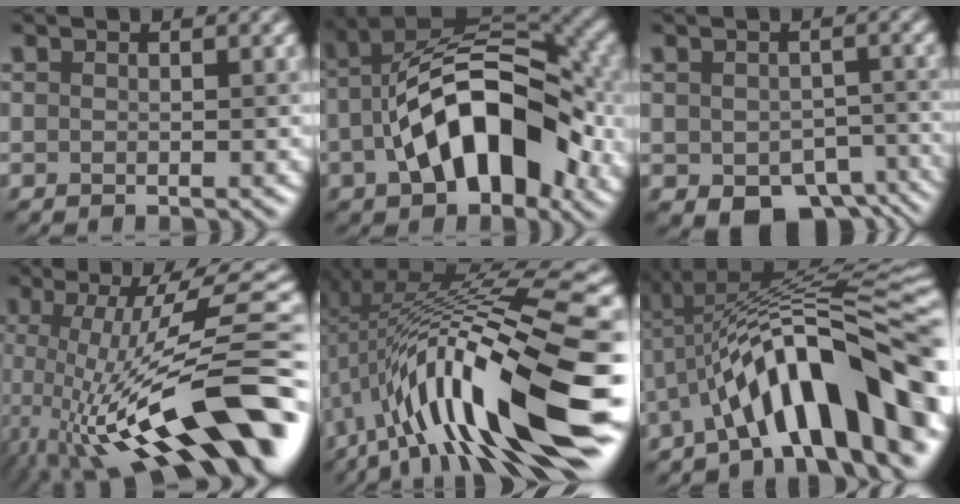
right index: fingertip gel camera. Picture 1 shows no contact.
{"total": 11.8, "force": [-2.1, 6.8, 9.4], "torque": [-0.149, 0.015, -0.042]}
{"total": 7.4, "force": [-3.8, 4.4, 4.6], "torque": [-0.067, -0.031, -0.041]}
{"total": 16.6, "force": [-3.6, 4.6, 15.6], "torque": [-0.242, 0.020, -0.065]}
{"total": 15.1, "force": [-2.5, 3.7, 14.5], "torque": [-0.238, 0.026, -0.032]}
{"total": 13.8, "force": [-4.2, 3.5, 12.7], "torque": [-0.184, 0.023, -0.062]}